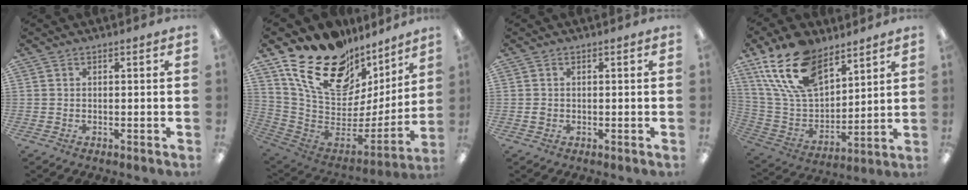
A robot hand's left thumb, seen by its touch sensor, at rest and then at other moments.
{"total": 24.0, "force": [14.6, 13.4, 13.4], "torque": [-0.217, -0.099, 0.276]}
{"total": 0.9, "force": [-0.1, 0.8, 0.5], "torque": [-0.010, 0.003, -0.002]}
{"total": 19.7, "force": [12.4, 10.5, 11.1], "torque": [-0.237, -0.055, 0.230]}